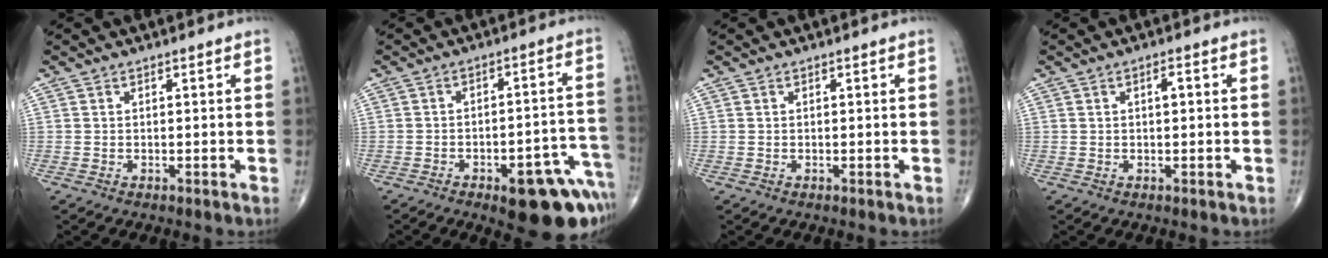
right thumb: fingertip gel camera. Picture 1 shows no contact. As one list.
[{"total": 15.5, "force": [-8.2, 5.8, 11.8], "torque": [-0.082, 0.066, -0.092]}, {"total": 0.0}, {"total": 1.8, "force": [0.3, 0.7, 1.6], "torque": [-0.027, 0.002, 0.004]}]